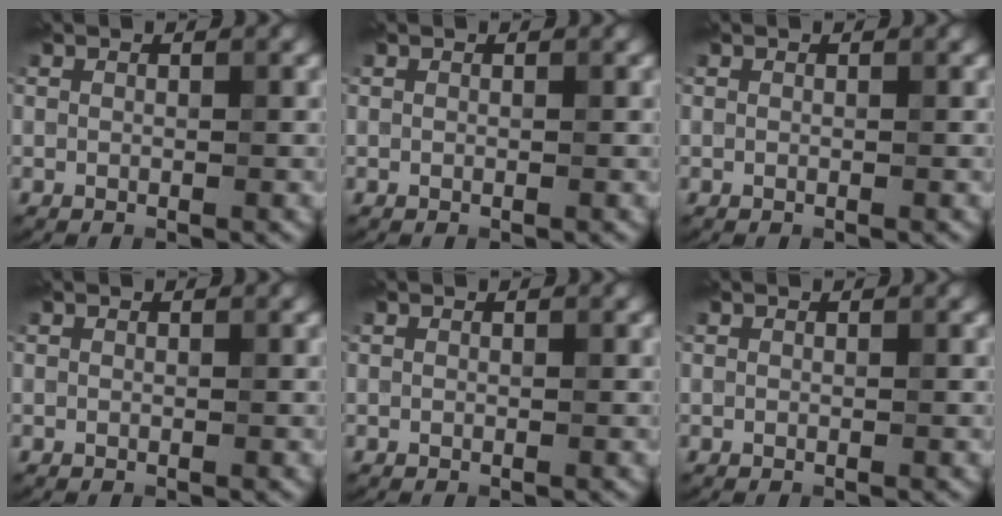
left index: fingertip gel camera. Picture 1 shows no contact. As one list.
[{"total": 0.0}, {"total": 0.0}, {"total": 0.0}, {"total": 0.0}, {"total": 0.0}]